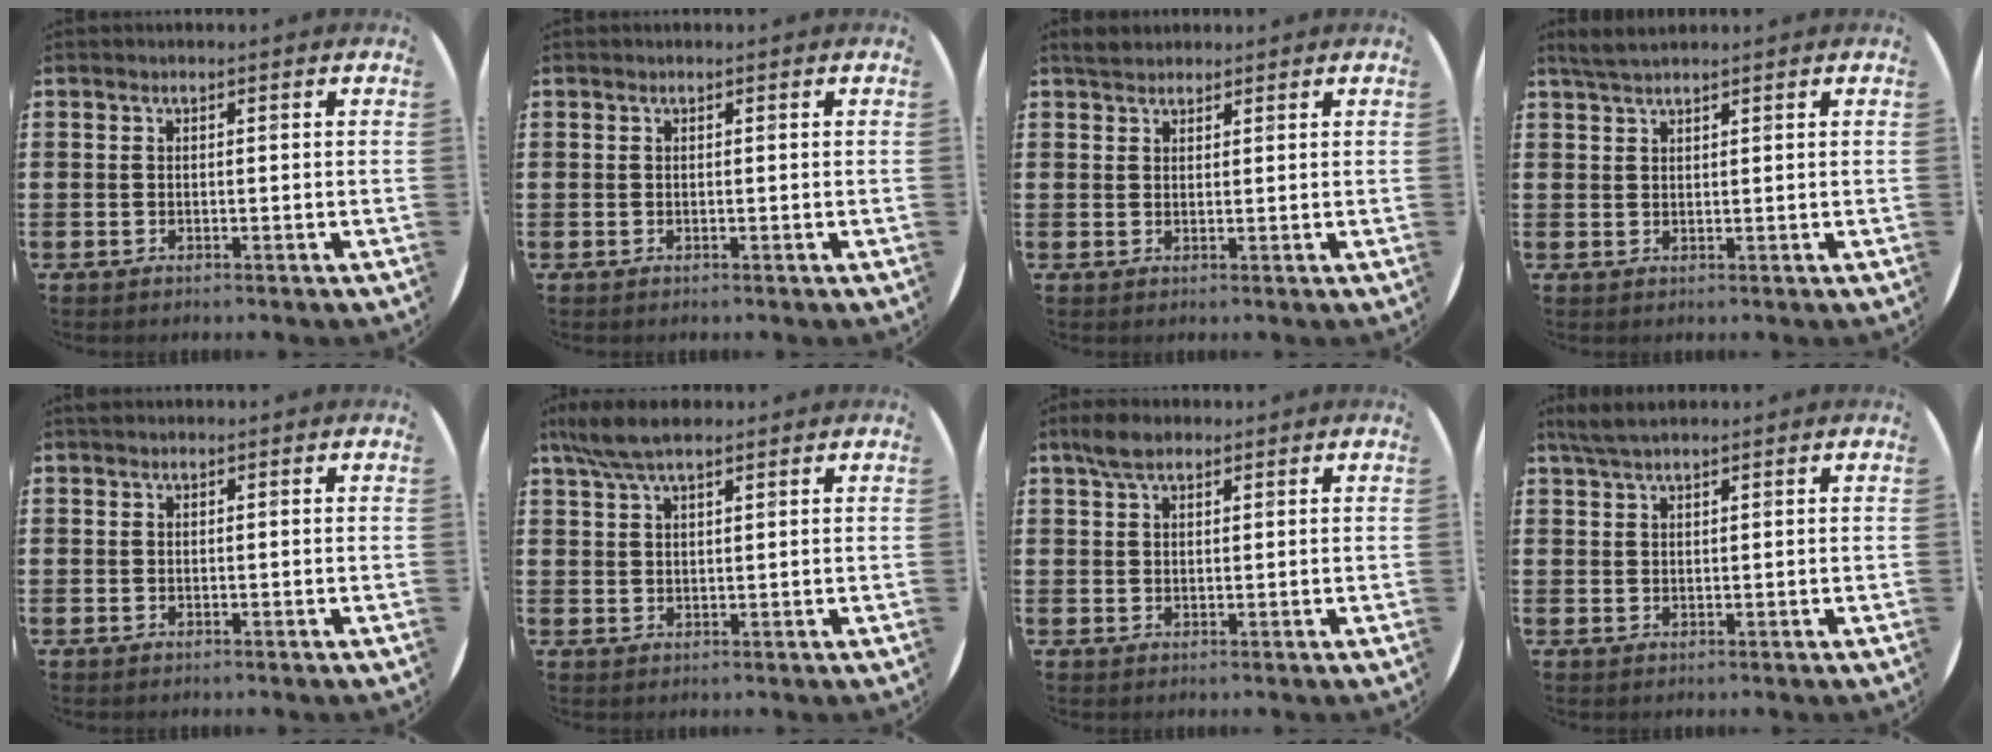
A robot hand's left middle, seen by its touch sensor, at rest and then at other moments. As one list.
[{"total": 0.0}, {"total": 2.0, "force": [1.9, 0.7, 0.3], "torque": [-0.002, 0.002, 0.035]}, {"total": 2.3, "force": [2.0, 0.2, 1.0], "torque": [-0.023, 0.004, 0.038]}, {"total": 0.0}, {"total": 5.6, "force": [4.4, 1.3, 3.2], "torque": [-0.073, 0.000, 0.081]}, {"total": 3.5, "force": [2.6, 1.5, 1.8], "torque": [-0.032, 0.004, 0.046]}, {"total": 2.8, "force": [2.3, 0.5, 1.5], "torque": [-0.034, 0.006, 0.043]}]